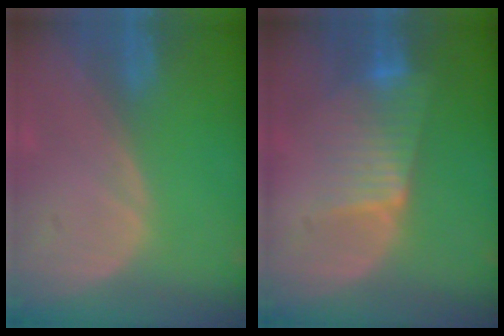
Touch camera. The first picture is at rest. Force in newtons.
{"total": 6.9, "press": 6.1, "slide": 3.1}